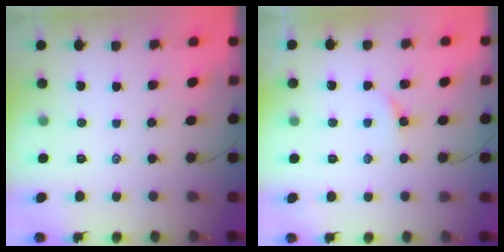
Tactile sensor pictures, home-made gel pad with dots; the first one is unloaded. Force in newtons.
{"total": 2.8, "press": 2.7, "slide": 0.4}